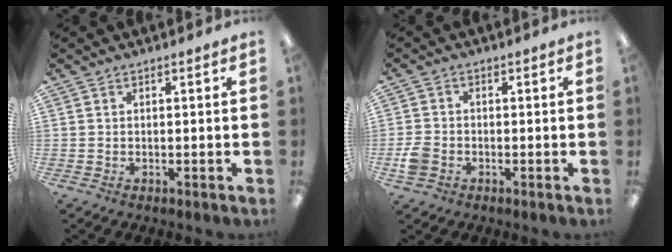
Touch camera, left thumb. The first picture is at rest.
{"total": 4.5, "force": [-1.7, 3.6, 2.2], "torque": [-0.030, 0.009, -0.031]}